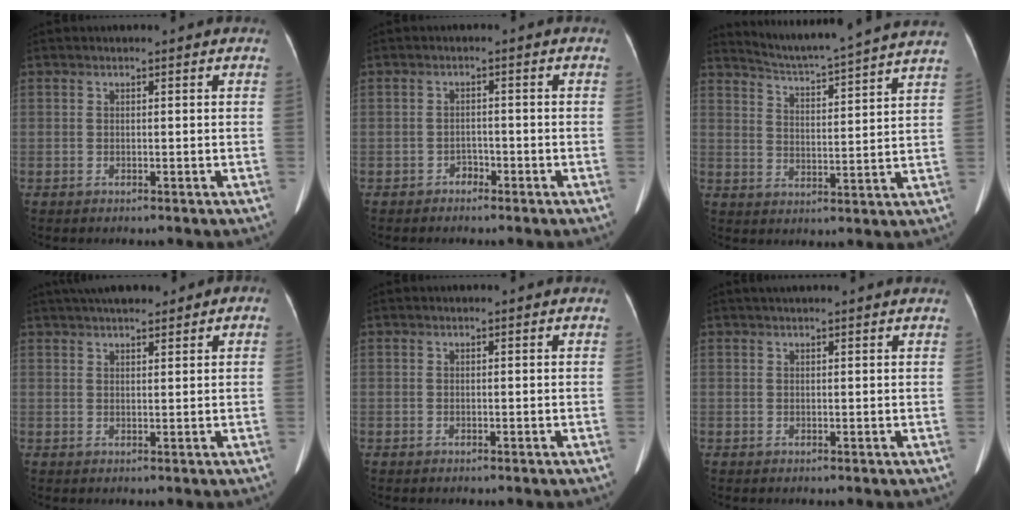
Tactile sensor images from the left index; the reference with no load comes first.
{"total": 1.6, "force": [-1.3, 0.8, 0.2], "torque": [-0.006, 0.001, -0.024]}
{"total": 17.0, "force": [15.9, -1.2, 6.0], "torque": [-0.108, -0.026, 0.213]}
{"total": 7.2, "force": [5.3, 2.0, 4.4], "torque": [-0.066, 0.024, 0.084]}
{"total": 0.0}
{"total": 5.7, "force": [5.0, 0.3, 2.5], "torque": [-0.033, 0.034, 0.063]}